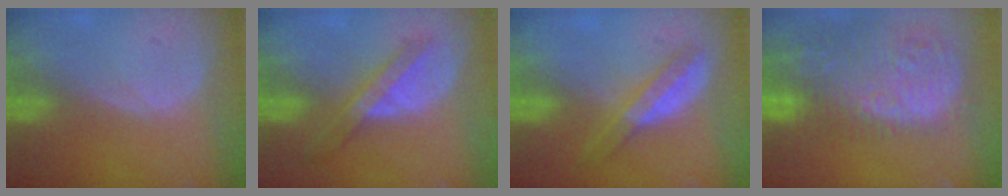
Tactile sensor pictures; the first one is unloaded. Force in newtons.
{"total": 5.8, "press": 5.5, "slide": 1.9}
{"total": 5.7, "press": 5.0, "slide": 2.7}
{"total": 16.0, "press": 13.2, "slide": 9.1}